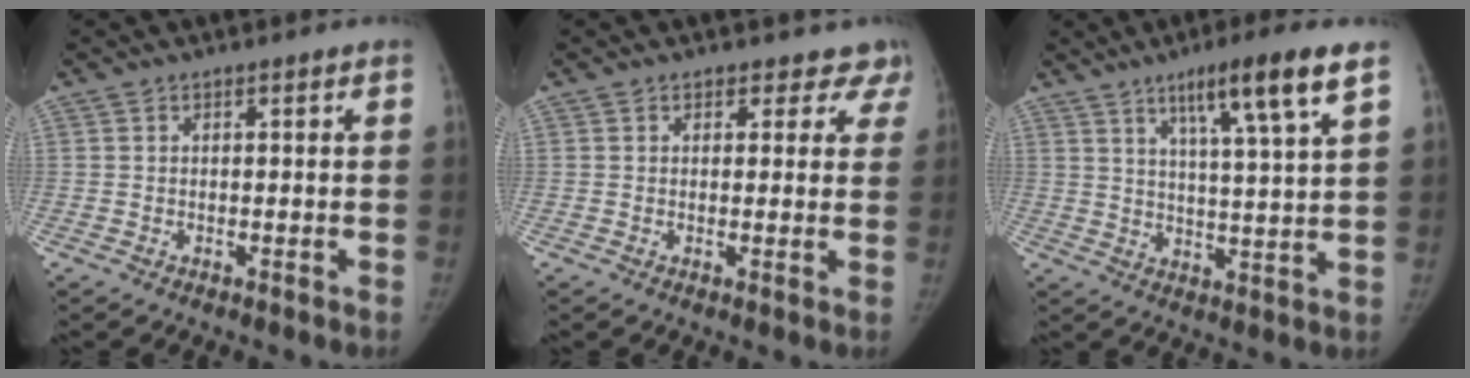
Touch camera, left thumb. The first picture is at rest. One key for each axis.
{"total": 5.1, "fx": 4.1, "fy": 2.9, "fz": -0.3, "tx": 0.053, "ty": -0.016, "tz": 0.021}
{"total": 11.7, "fx": 6.7, "fy": 0.6, "fz": 9.6, "tx": -0.157, "ty": -0.028, "tz": 0.107}